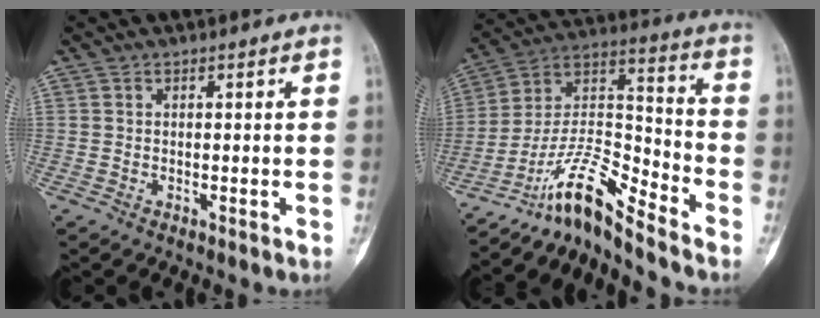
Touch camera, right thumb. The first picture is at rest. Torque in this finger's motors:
{"motor_torque": [0.56, -0.06, 0.99, -1.08, 0.28]}